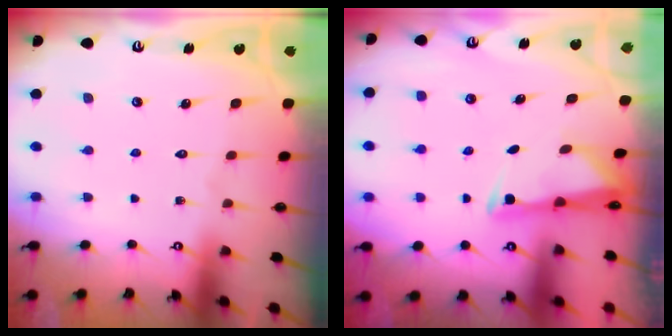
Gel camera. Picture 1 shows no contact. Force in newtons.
{"total": 2.7, "press": 2.7, "slide": 0.4}